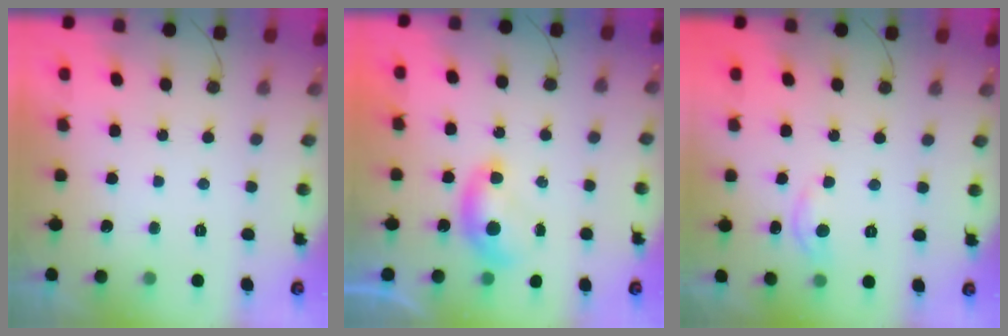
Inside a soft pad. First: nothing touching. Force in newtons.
{"total": 6.4, "press": 6.4, "slide": 0.9}
{"total": 5.1, "press": 5.0, "slide": 0.7}